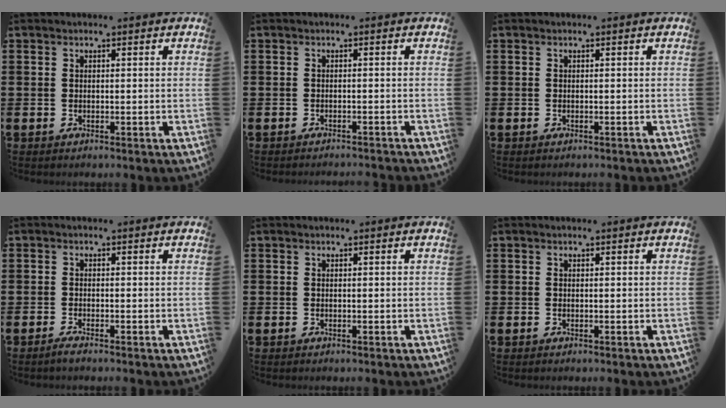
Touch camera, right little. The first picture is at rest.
{"total": 0.8, "force": [-0.8, -0.1, 0.0], "torque": [-0.001, 0.001, -0.016]}
{"total": 0.0}
{"total": 1.1, "force": [-0.7, 0.1, 0.8], "torque": [-0.014, -0.003, -0.013]}
{"total": 0.0}
{"total": 0.0}